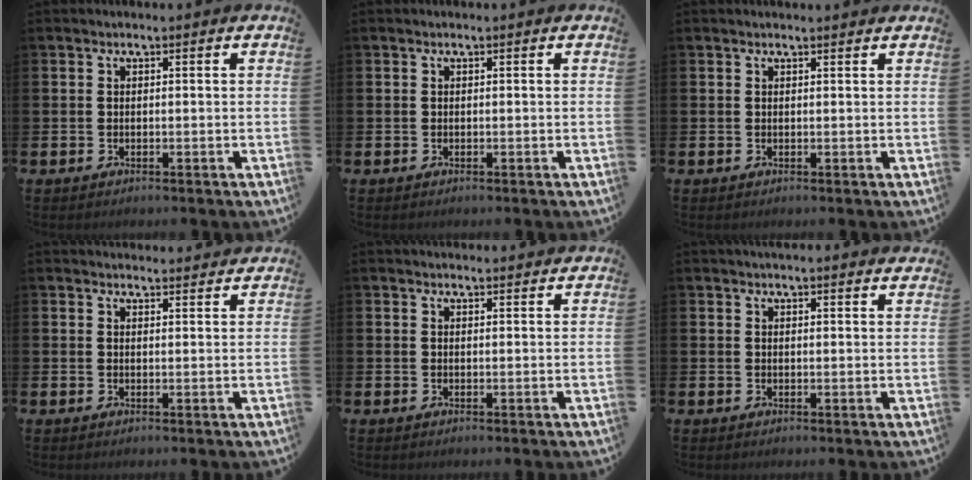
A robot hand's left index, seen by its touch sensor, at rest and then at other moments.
{"total": 0.0}
{"total": 0.6, "force": [0.6, 0.0, 0.1], "torque": [0.007, -0.005, 0.009]}
{"total": 2.4, "force": [2.4, 0.1, -0.1], "torque": [0.008, -0.017, 0.042]}
{"total": 1.5, "force": [1.5, 0.0, 0.0], "torque": [0.009, -0.009, 0.026]}
{"total": 2.3, "force": [2.3, 0.0, 0.1], "torque": [0.005, -0.013, 0.039]}